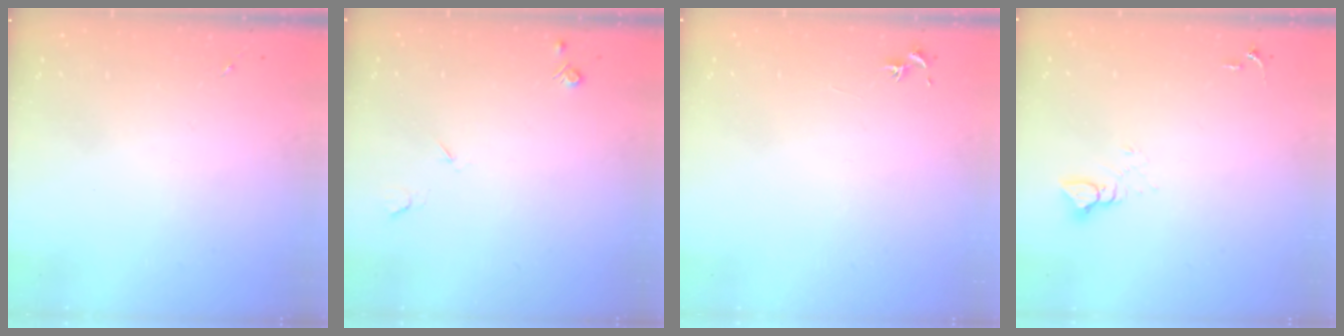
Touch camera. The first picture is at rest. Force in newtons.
{"total": 4.6, "press": 4.5, "slide": 0.7}
{"total": 0.8, "press": 0.7, "slide": 0.3}
{"total": 4.2, "press": 4.2, "slide": 0.2}